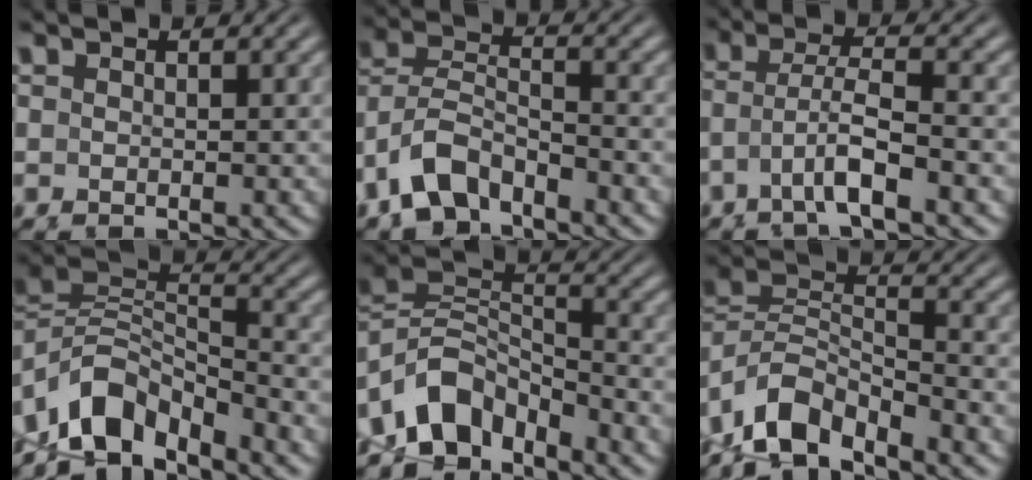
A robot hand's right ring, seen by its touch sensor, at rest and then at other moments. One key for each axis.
{"total": 3.5, "fx": -2.0, "fy": 2.5, "fz": 1.5, "tx": -0.052, "ty": -0.013, "tz": -0.029}
{"total": 3.2, "fx": -0.5, "fy": 2.0, "fz": 2.5, "tx": -0.066, "ty": -0.012, "tz": 0.000}
{"total": 6.7, "fx": -1.7, "fy": 5.1, "fz": 4.0, "tx": -0.084, "ty": -0.012, "tz": -0.029}
{"total": 7.6, "fx": -1.9, "fy": 6.1, "fz": 4.2, "tx": -0.089, "ty": -0.017, "tz": -0.035}
{"total": 5.1, "fx": -1.9, "fy": 3.8, "fz": 2.8, "tx": -0.065, "ty": -0.015, "tz": -0.030}